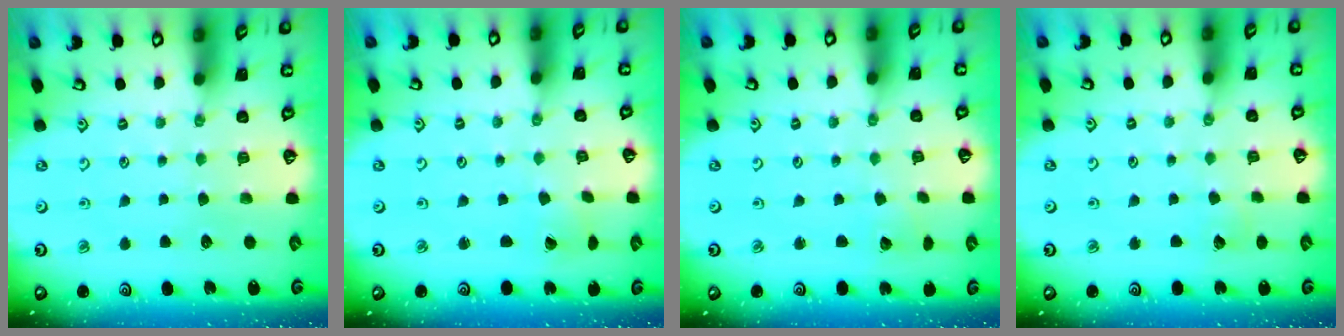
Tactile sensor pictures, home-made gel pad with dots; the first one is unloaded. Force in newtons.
{"total": 0.7, "press": 0.7, "slide": 0.1}
{"total": 2.5, "press": 2.5, "slide": 0.3}
{"total": 2.3, "press": 2.3, "slide": 0.1}